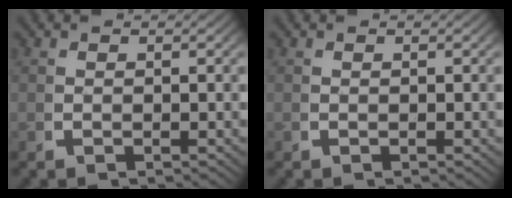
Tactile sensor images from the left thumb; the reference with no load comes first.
{"total": 0.0}